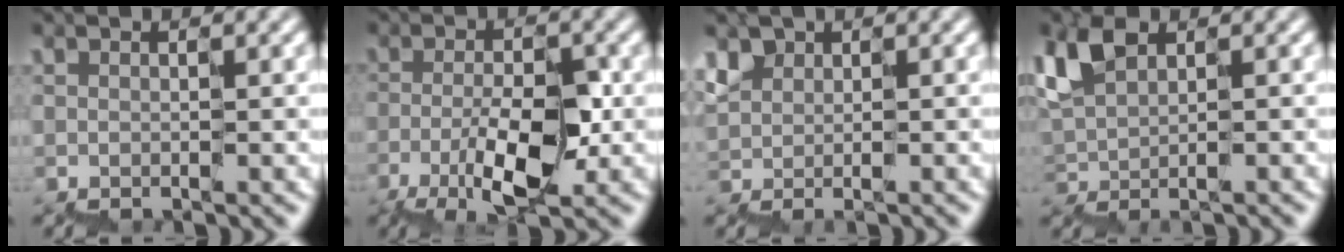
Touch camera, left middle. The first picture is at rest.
{"total": 4.8, "force": [-1.7, 1.8, 4.1], "torque": [-0.073, 0.004, -0.030]}
{"total": 2.2, "force": [0.6, 1.9, 0.9], "torque": [-0.016, 0.008, 0.004]}
{"total": 3.3, "force": [0.6, 1.9, 2.7], "torque": [-0.057, 0.007, 0.005]}